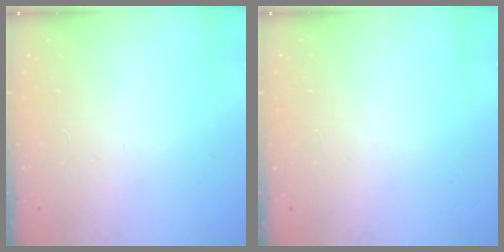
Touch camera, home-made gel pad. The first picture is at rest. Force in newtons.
{"total": 0.0}